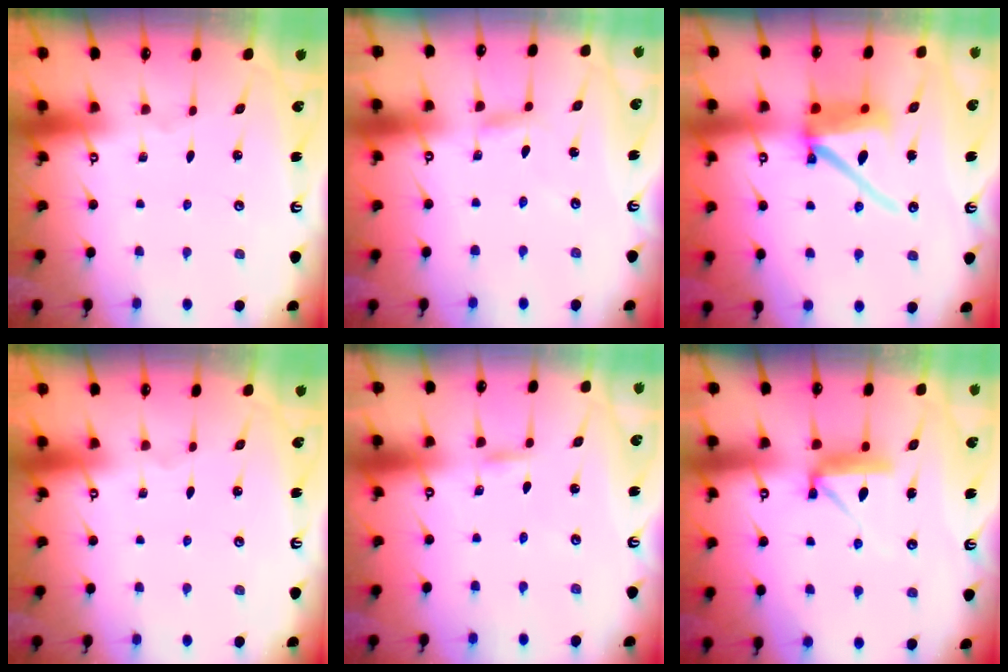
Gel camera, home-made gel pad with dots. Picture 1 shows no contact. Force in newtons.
{"total": 3.4, "press": 3.4, "slide": 0.3}
{"total": 13.5, "press": 13.4, "slide": 1.7}
{"total": 0.0}
{"total": 1.8, "press": 1.8, "slide": 0.1}
{"total": 9.0, "press": 9.0, "slide": 0.6}